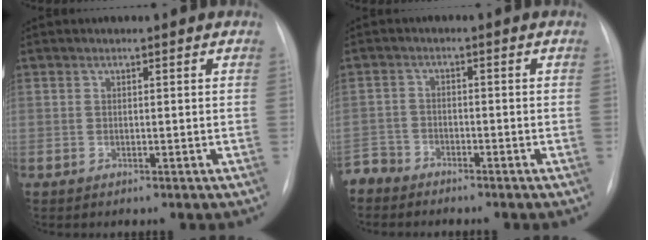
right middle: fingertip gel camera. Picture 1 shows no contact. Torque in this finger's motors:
{"motor_torque": [0.05, -0.06, 0.31, 0.03]}